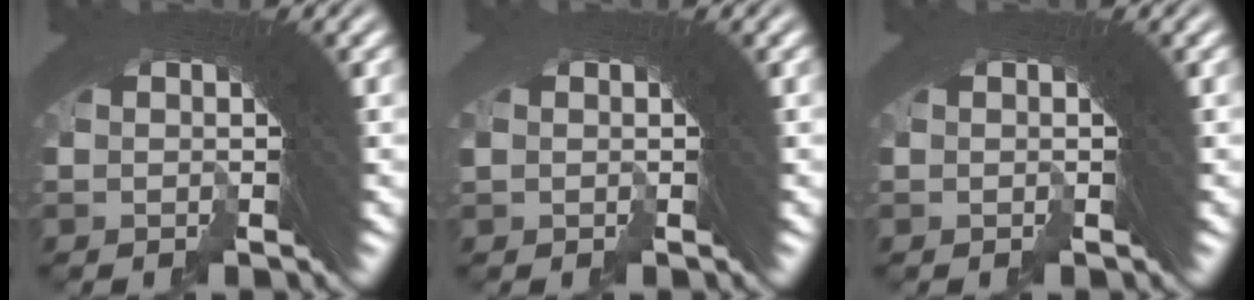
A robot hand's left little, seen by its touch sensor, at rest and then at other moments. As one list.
[{"total": 0.0}, {"total": 0.0}]